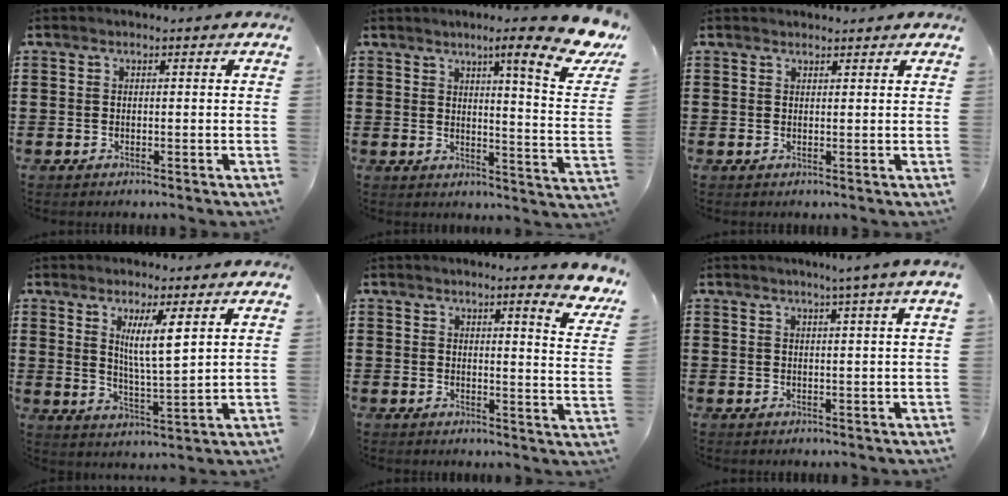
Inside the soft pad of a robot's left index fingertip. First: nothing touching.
{"total": 10.3, "force": [7.2, 0.5, 7.4], "torque": [-0.106, -0.045, 0.107]}
{"total": 1.2, "force": [1.1, 0.2, 0.1], "torque": [-0.004, 0.001, 0.022]}
{"total": 6.6, "force": [3.5, 0.8, 5.5], "torque": [-0.103, -0.013, 0.055]}
{"total": 4.1, "force": [3.3, -0.5, 2.4], "torque": [-0.037, -0.032, 0.047]}
{"total": 2.5, "force": [1.6, -1.0, 1.6], "torque": [-0.031, -0.006, 0.026]}